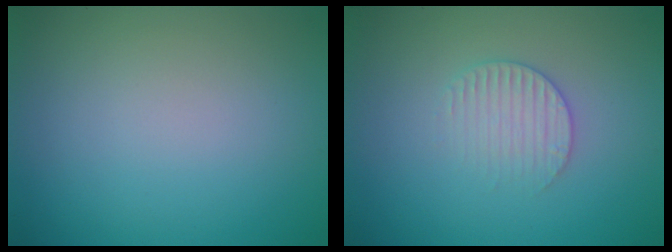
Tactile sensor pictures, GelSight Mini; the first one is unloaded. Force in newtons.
{"total": 2.2, "press": 2.1, "slide": 0.5}